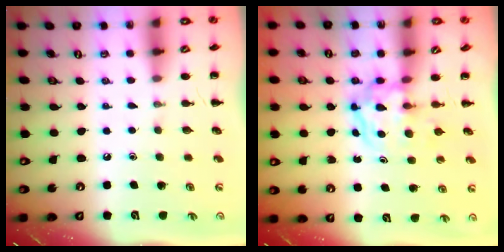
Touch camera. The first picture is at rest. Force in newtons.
{"total": 3.9, "press": 3.9, "slide": 0.5}